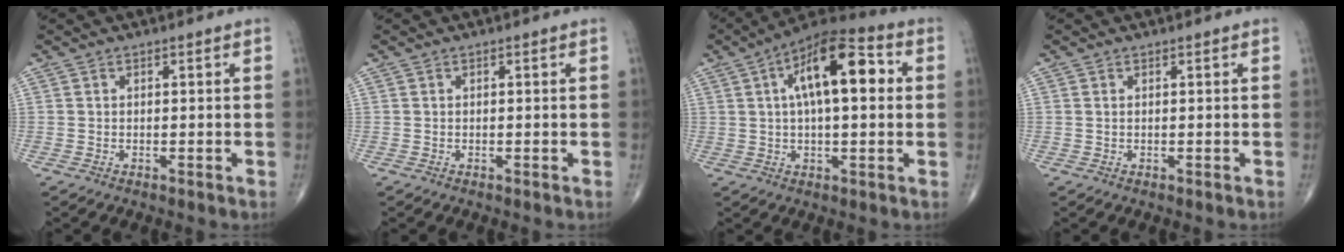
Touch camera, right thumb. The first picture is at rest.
{"total": 0.0}
{"total": 16.2, "force": [3.5, 6.6, 14.4], "torque": [-0.217, 0.025, 0.047]}
{"total": 0.0}